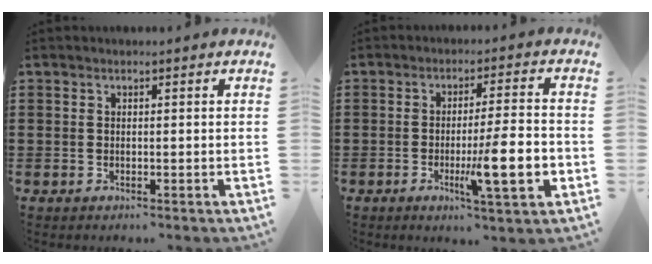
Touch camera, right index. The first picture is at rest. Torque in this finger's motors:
{"motor_torque": [0.46, -0.09, 0.37, 0.12]}